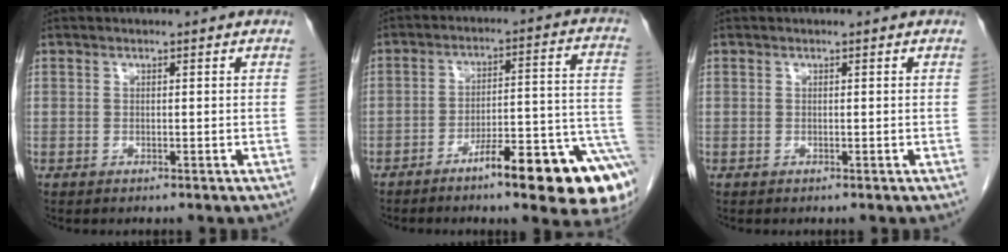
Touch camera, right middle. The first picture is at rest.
{"total": 16.7, "force": [-9.5, 2.2, 13.6], "torque": [-0.104, 0.039, -0.131]}
{"total": 0.0}